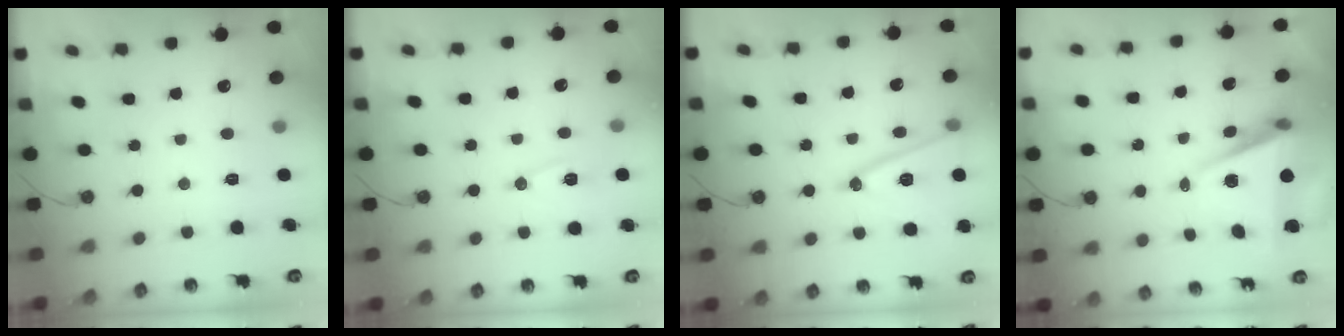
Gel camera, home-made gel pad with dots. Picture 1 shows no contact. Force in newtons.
{"total": 8.6, "press": 8.4, "slide": 1.8}
{"total": 14.9, "press": 14.5, "slide": 3.5}
{"total": 7.2, "press": 5.7, "slide": 4.4}